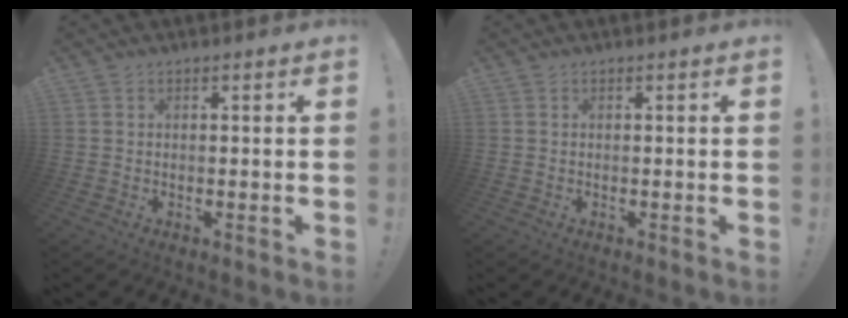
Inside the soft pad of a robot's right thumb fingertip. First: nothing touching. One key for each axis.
{"total": 0.0}